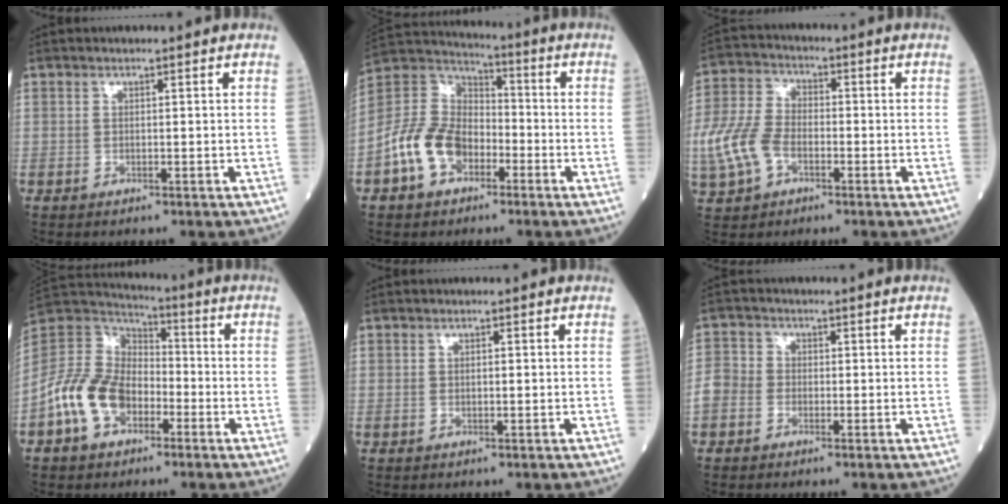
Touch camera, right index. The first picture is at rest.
{"total": 11.4, "force": [-4.8, 7.6, 7.1], "torque": [-0.165, 0.026, -0.092]}
{"total": 9.2, "force": [-2.8, 5.9, 6.5], "torque": [-0.168, 0.005, -0.059]}
{"total": 12.5, "force": [-5.0, 8.2, 8.0], "torque": [-0.184, 0.023, -0.095]}
{"total": 0.8, "force": [0.2, 0.3, 0.7], "torque": [-0.016, 0.000, 0.007]}
{"total": 3.6, "force": [-1.2, 3.2, 1.3], "torque": [-0.029, 0.011, -0.031]}